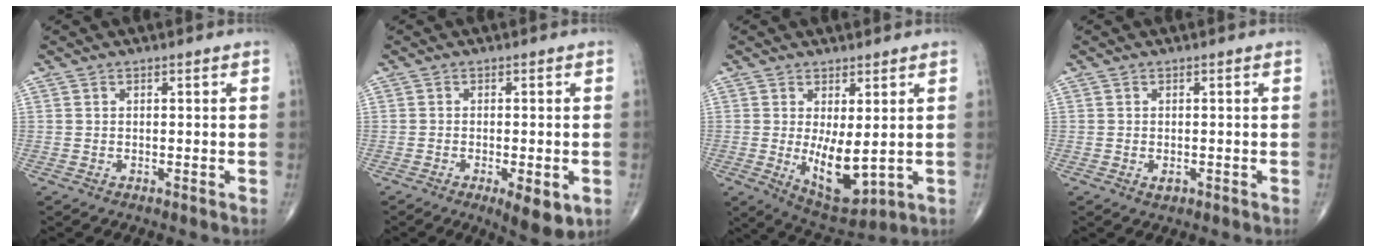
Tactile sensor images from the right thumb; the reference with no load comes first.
{"total": 6.7, "force": [-2.4, 2.3, 5.9], "torque": [-0.081, -0.010, -0.030]}
{"total": 9.3, "force": [-0.2, 3.9, 8.4], "torque": [-0.124, -0.026, 0.017]}
{"total": 1.2, "force": [-0.4, 0.7, 0.8], "torque": [-0.012, -0.001, -0.005]}